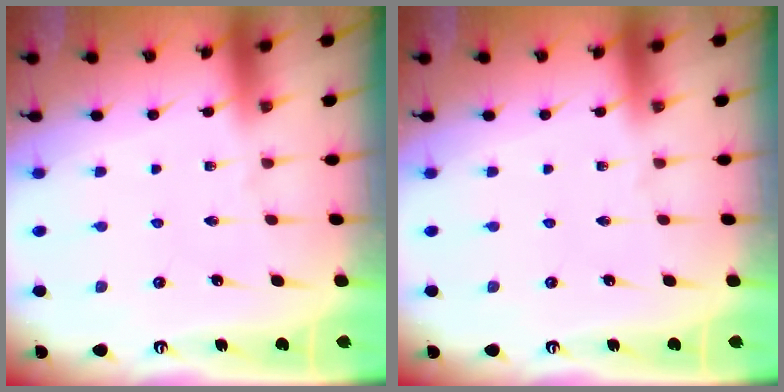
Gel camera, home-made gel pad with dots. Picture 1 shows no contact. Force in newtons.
{"total": 0.0}